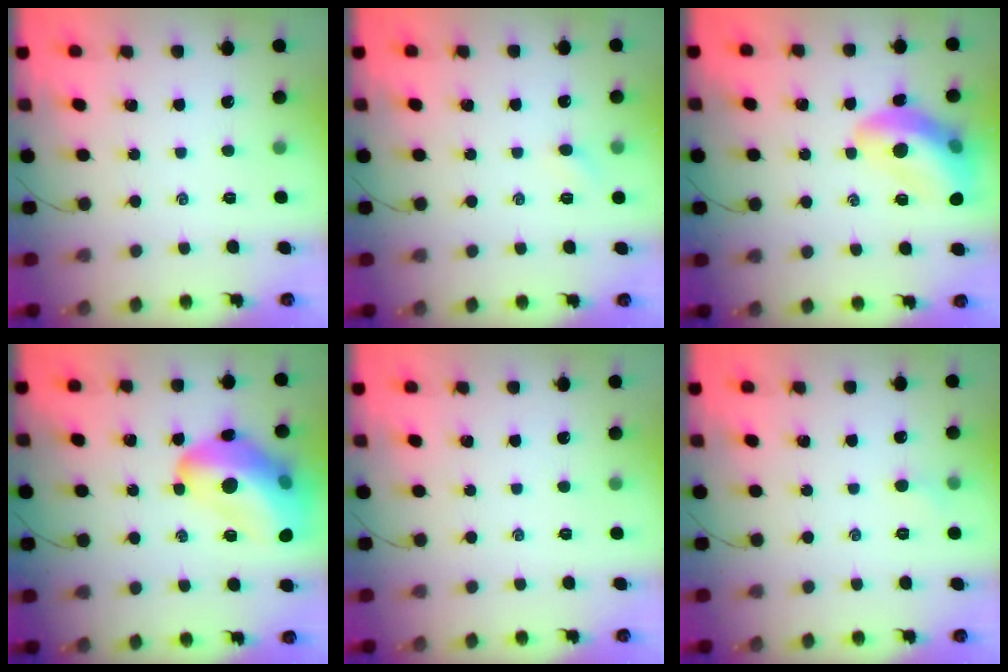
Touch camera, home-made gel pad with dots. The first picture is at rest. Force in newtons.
{"total": 2.4, "press": 2.3, "slide": 0.7}
{"total": 15.2, "press": 15.0, "slide": 2.3}
{"total": 22.2, "press": 21.9, "slide": 3.7}
{"total": 0.0}
{"total": 3.3, "press": 3.1, "slide": 1.1}